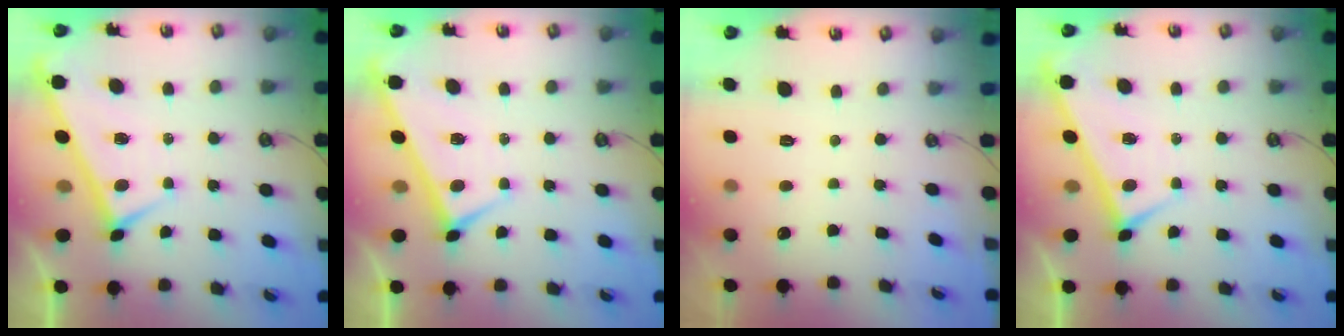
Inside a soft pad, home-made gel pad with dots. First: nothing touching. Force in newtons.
{"total": 0.0}
{"total": 0.0}
{"total": 0.0}